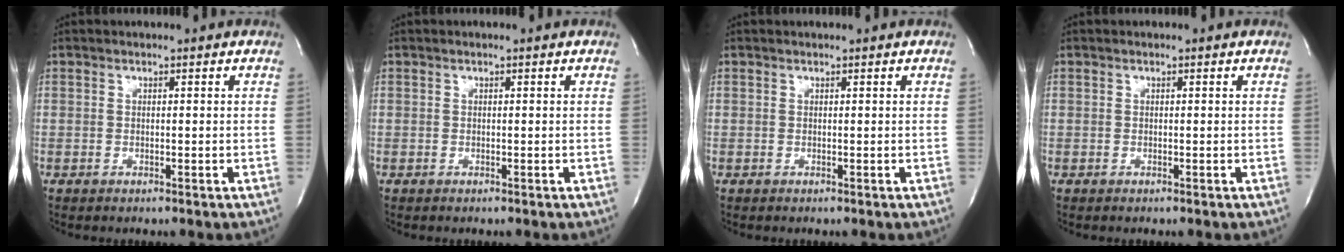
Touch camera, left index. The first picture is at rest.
{"total": 0.0}
{"total": 0.5, "force": [0.5, -0.1, 0.1], "torque": [0.000, 0.004, 0.010]}
{"total": 0.0}